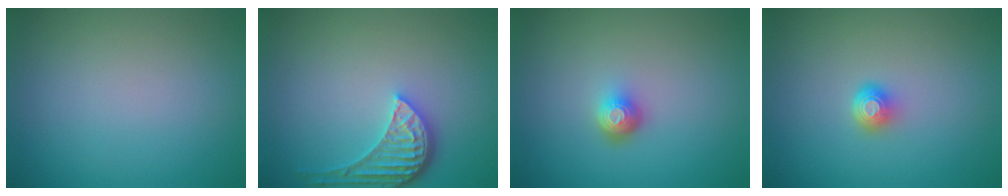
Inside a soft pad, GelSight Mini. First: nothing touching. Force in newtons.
{"total": 4.0, "press": 3.4, "slide": 2.1}
{"total": 1.9, "press": 1.4, "slide": 1.3}
{"total": 1.6, "press": 1.2, "slide": 1.1}